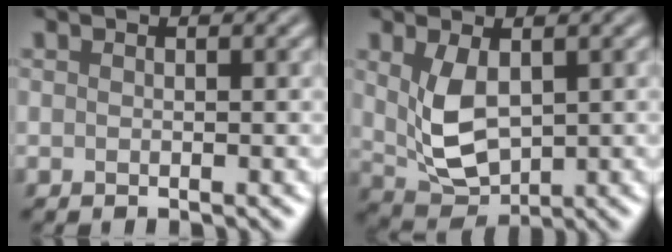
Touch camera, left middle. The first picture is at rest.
{"total": 4.7, "force": [0.9, 2.7, 3.7], "torque": [-0.088, -0.008, 0.028]}